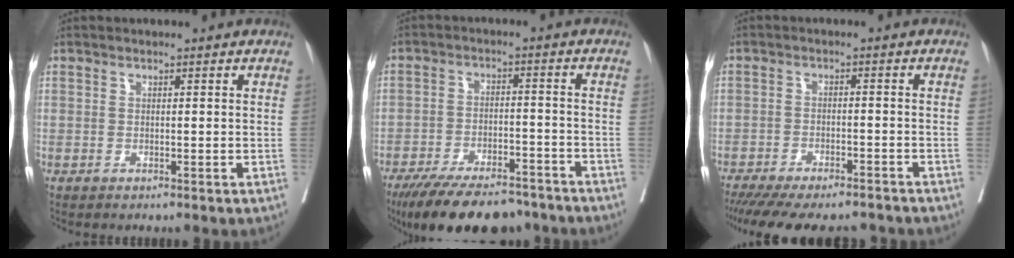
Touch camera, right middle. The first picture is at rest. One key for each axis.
{"total": 16.2, "fx": -13.3, "fy": 5.2, "fz": 7.6, "tx": -0.129, "ty": -0.008, "tz": -0.201}
{"total": 16.1, "fx": -14.1, "fy": 3.8, "fz": 6.8, "tx": -0.145, "ty": -0.021, "tz": -0.193}